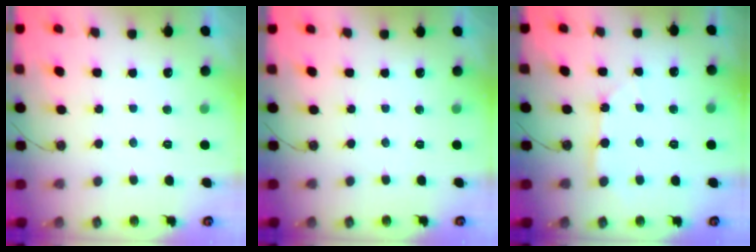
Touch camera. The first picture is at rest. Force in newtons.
{"total": 0.0}
{"total": 3.0, "press": 3.0, "slide": 0.1}